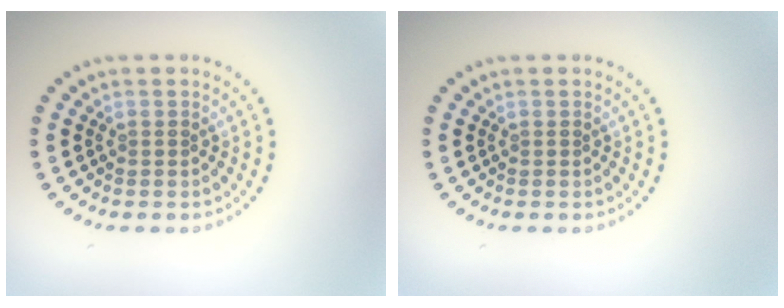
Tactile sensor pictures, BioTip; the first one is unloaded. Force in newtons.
{"total": 0.0}